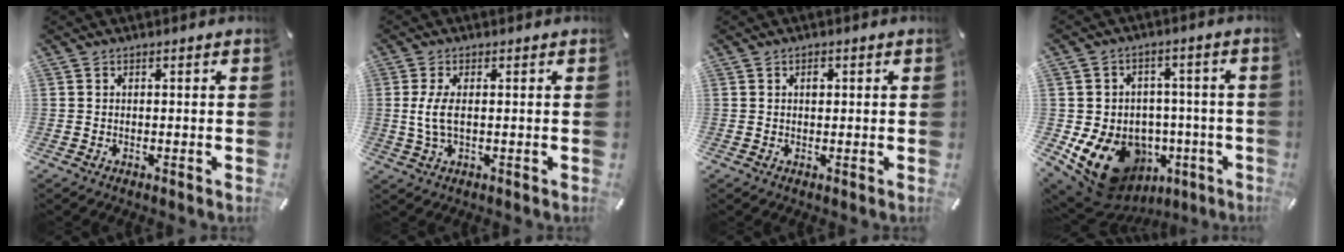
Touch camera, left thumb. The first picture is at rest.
{"total": 5.6, "force": [0.3, 2.3, 5.1], "torque": [-0.115, -0.002, -0.001]}
{"total": 1.2, "force": [0.3, 0.9, 0.8], "torque": [-0.001, -0.001, 0.001]}
{"total": 16.1, "force": [-6.2, 12.1, 8.6], "torque": [-0.151, 0.027, -0.088]}